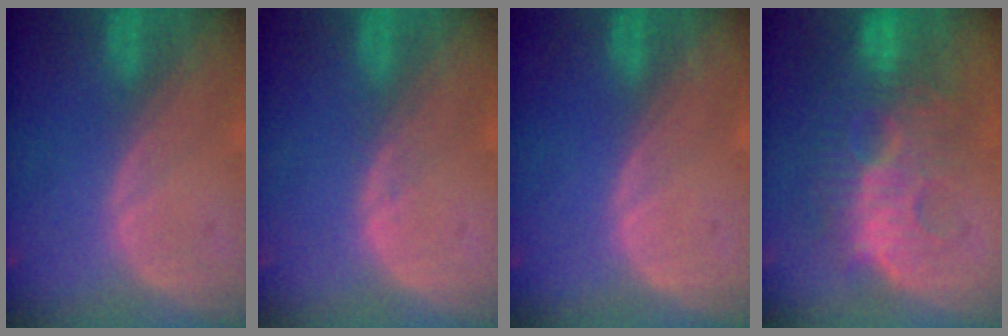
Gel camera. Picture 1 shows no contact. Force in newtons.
{"total": 0.6, "press": 0.6, "slide": 0.1}
{"total": 0.0}
{"total": 10.8, "press": 9.9, "slide": 4.2}